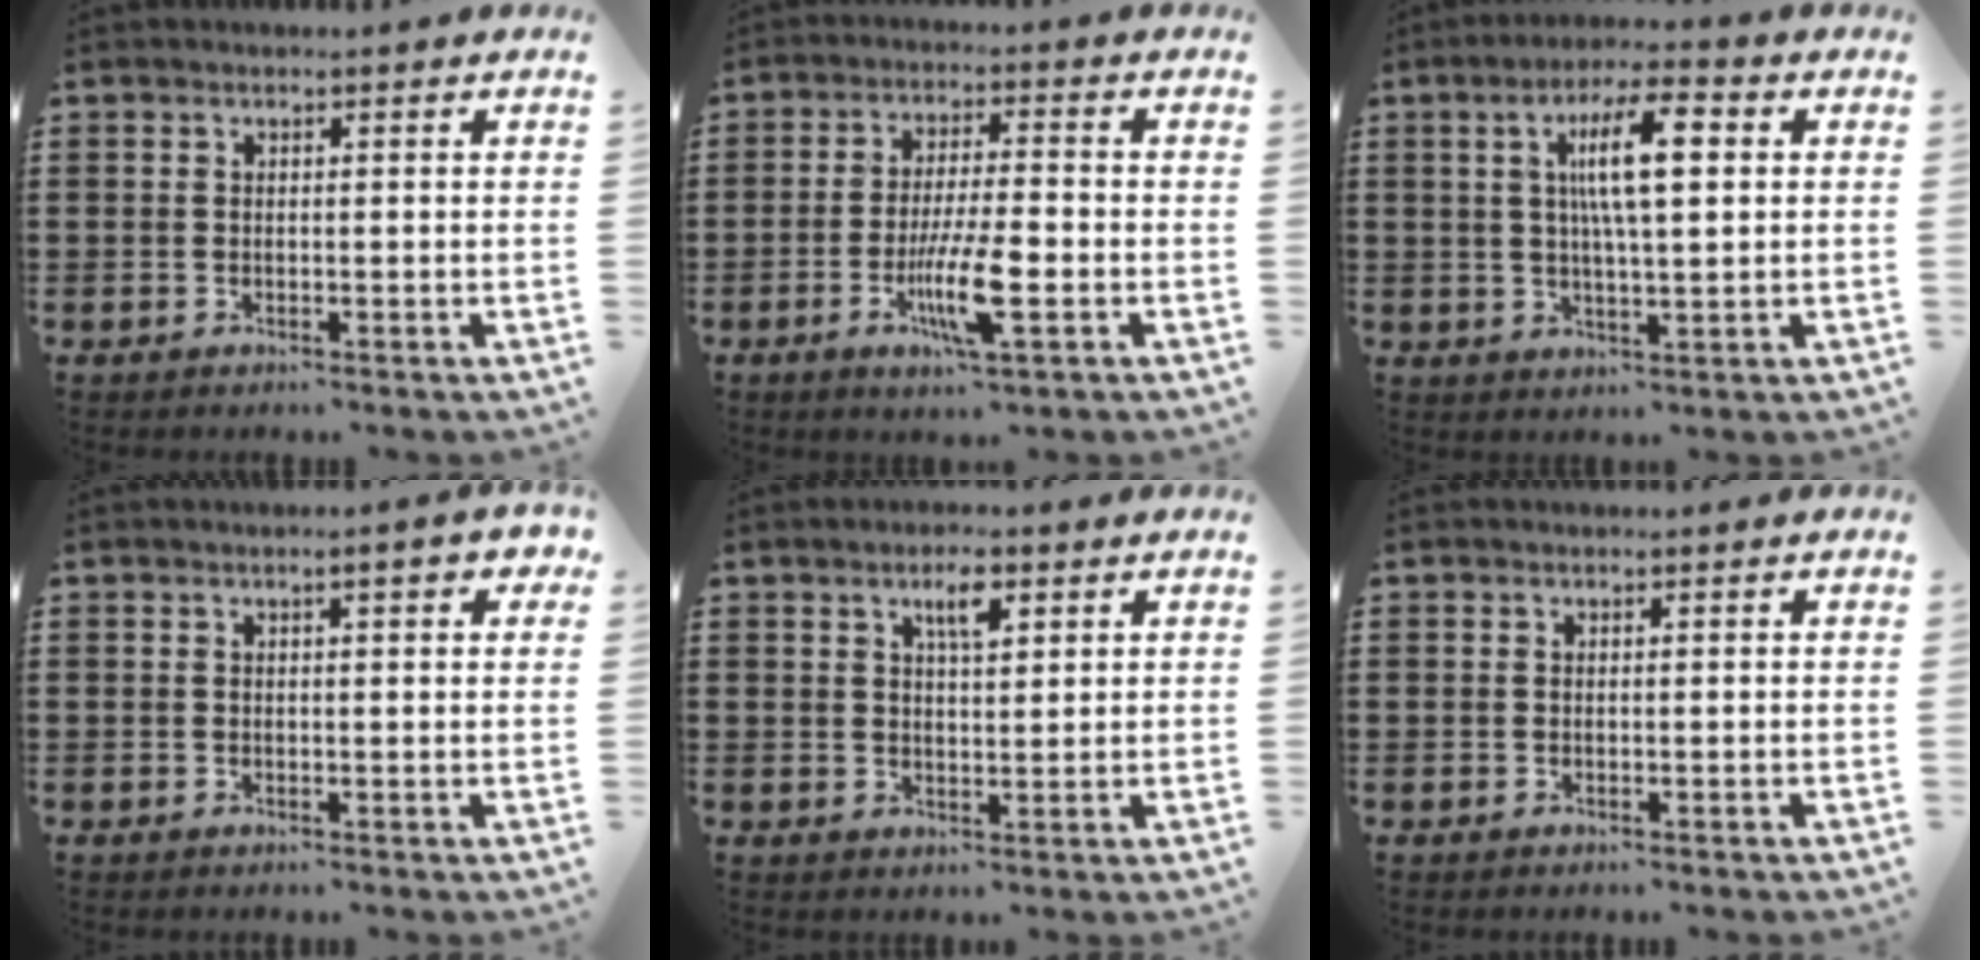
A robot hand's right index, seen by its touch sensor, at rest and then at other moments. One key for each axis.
{"total": 9.2, "fx": -2.9, "fy": 1.8, "fz": 8.5, "tx": -0.169, "ty": -0.013, "tz": -0.053}
{"total": 9.2, "fx": 2.1, "fy": 2.2, "fz": 8.7, "tx": -0.169, "ty": 0.005, "tz": 0.028}
{"total": 2.5, "fx": 1.1, "fy": 0.5, "fz": 2.2, "tx": -0.037, "ty": 0.002, "tz": 0.015}
{"total": 3.9, "fx": 2.2, "fy": 1.1, "fz": 3.0, "tx": -0.049, "ty": 0.000, "tz": 0.034}
{"total": 0.0}